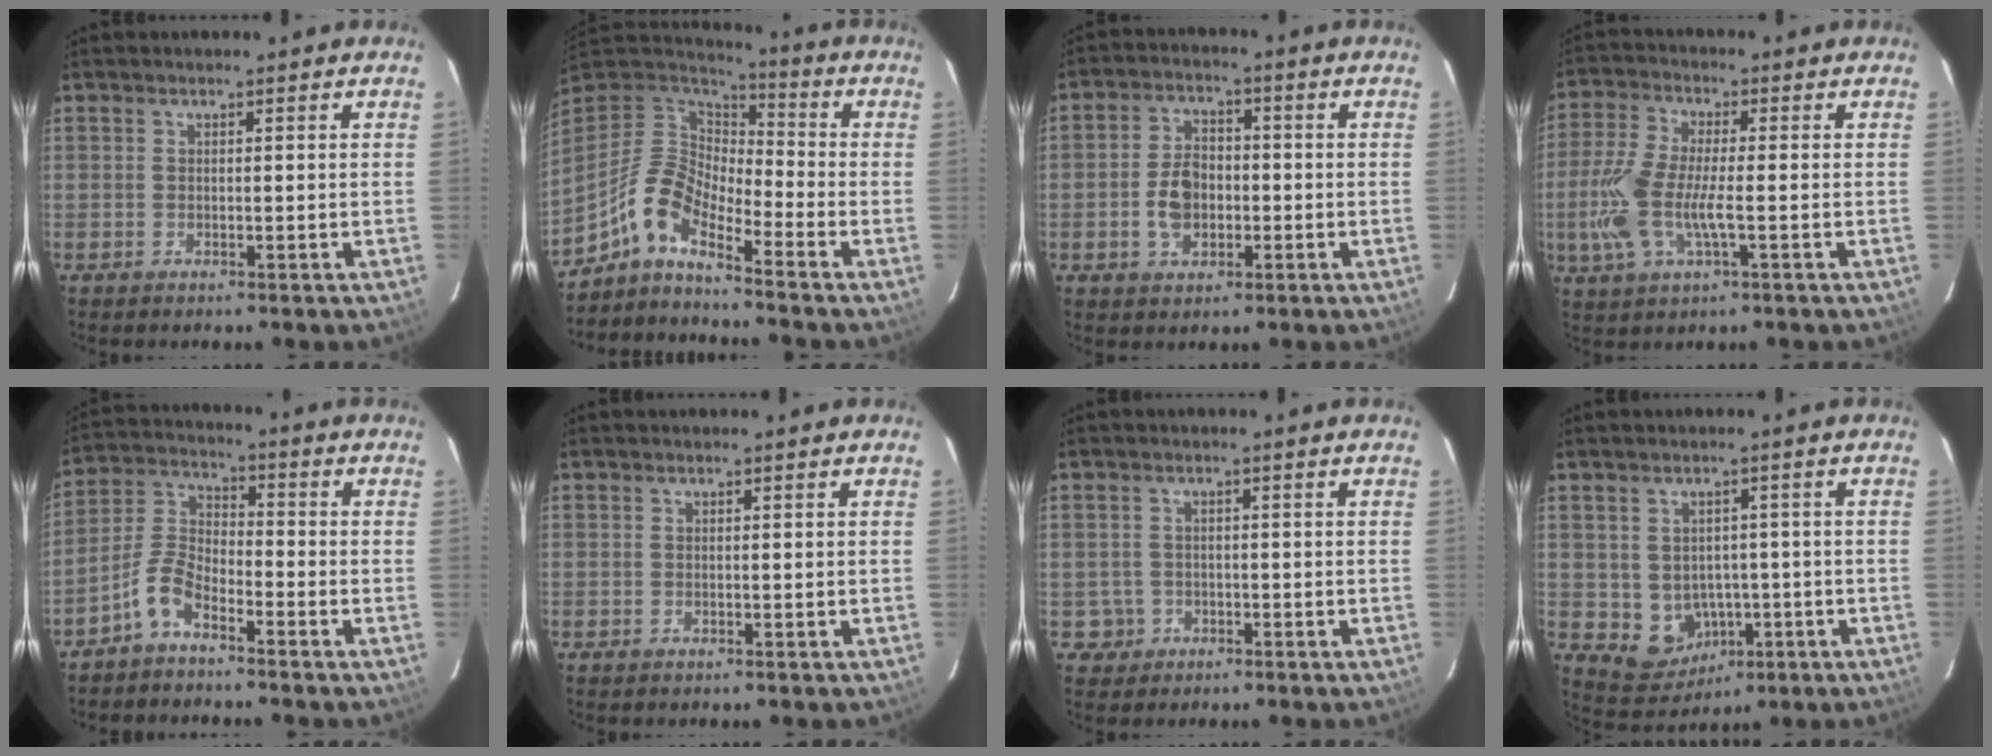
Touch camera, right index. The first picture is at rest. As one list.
[{"total": 9.9, "force": [-7.2, 3.0, 6.0], "torque": [-0.125, 0.016, -0.159]}, {"total": 7.2, "force": [-1.5, 5.0, 4.9], "torque": [-0.096, 0.017, -0.020]}, {"total": 10.8, "force": [-2.4, 3.3, 10.0], "torque": [-0.227, -0.004, -0.048]}, {"total": 6.4, "force": [-4.5, 2.5, 3.7], "torque": [-0.088, 0.018, -0.097]}, {"total": 0.0}, {"total": 3.1, "force": [-0.9, 3.0, 0.0], "torque": [-0.003, 0.013, -0.010]}, {"total": 7.3, "force": [-1.4, 6.6, 2.7], "torque": [-0.067, 0.005, 0.006]}]